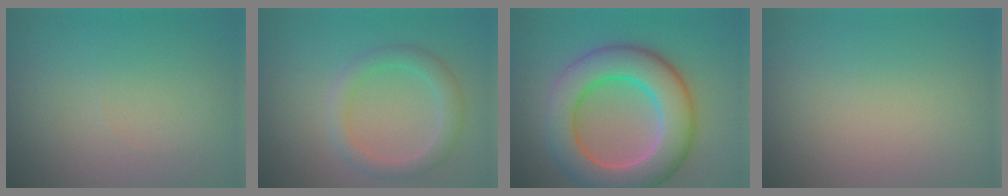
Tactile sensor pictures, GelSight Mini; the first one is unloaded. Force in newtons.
{"total": 2.8, "press": 2.8, "slide": 0.1}
{"total": 9.4, "press": 9.4, "slide": 0.4}
{"total": 0.0}